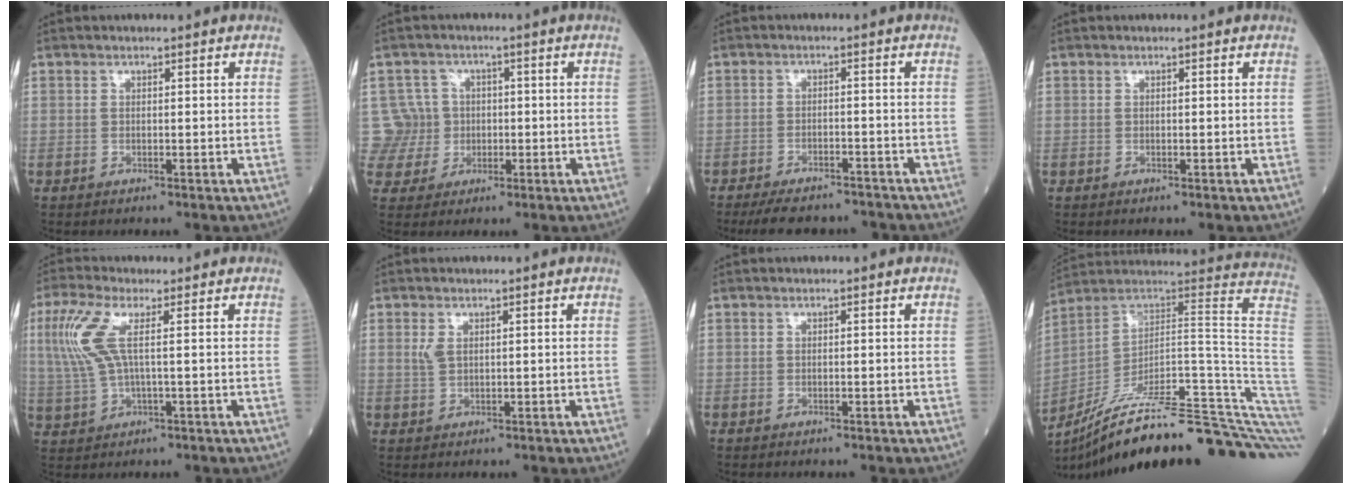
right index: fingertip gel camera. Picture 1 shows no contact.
{"total": 6.2, "force": [0.3, 6.2, -0.3], "torque": [0.015, 0.019, 0.008]}
{"total": 9.2, "force": [-8.4, 2.5, 2.9], "torque": [-0.040, 0.000, -0.117]}
{"total": 0.0}
{"total": 7.1, "force": [1.6, 1.6, 6.7], "torque": [-0.178, 0.012, 0.034]}
{"total": 1.7, "force": [0.7, 0.8, 1.3], "torque": [-0.030, 0.001, 0.017]}
{"total": 0.0}
{"total": 33.7, "force": [-24.8, 1.4, 22.8], "torque": [-0.189, 0.001, -0.348]}